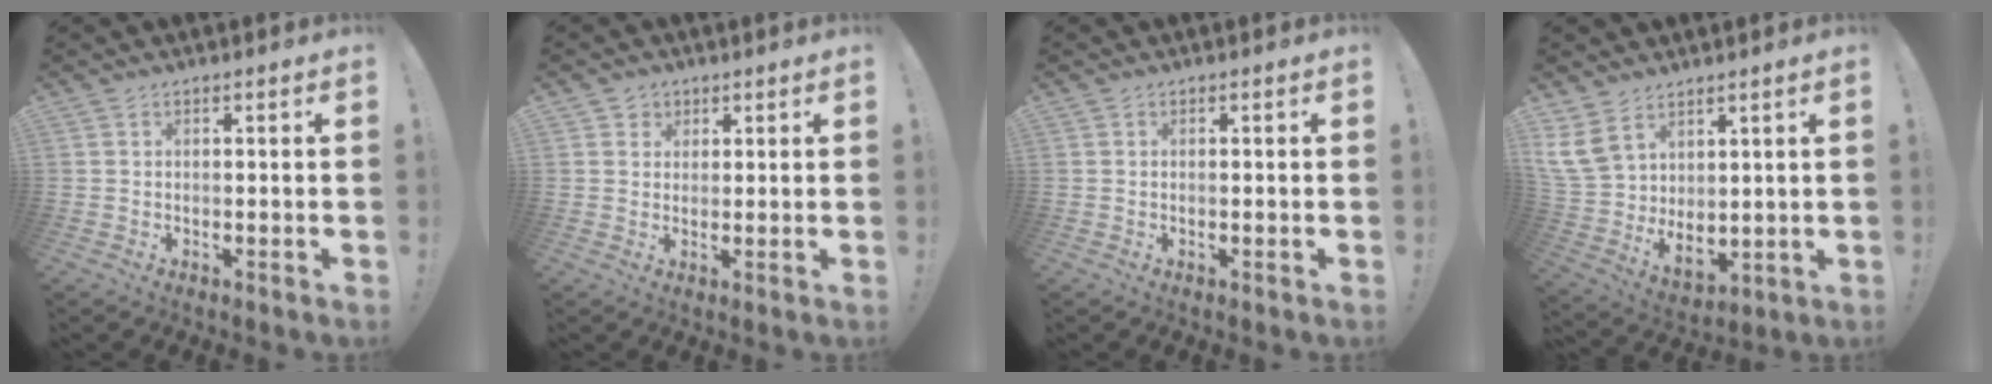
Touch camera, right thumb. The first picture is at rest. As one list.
[{"total": 2.8, "force": [1.3, 2.4, 0.3], "torque": [0.004, -0.006, 0.023]}, {"total": 0.0}, {"total": 9.9, "force": [6.0, 5.8, 5.2], "torque": [-0.122, -0.046, 0.120]}]